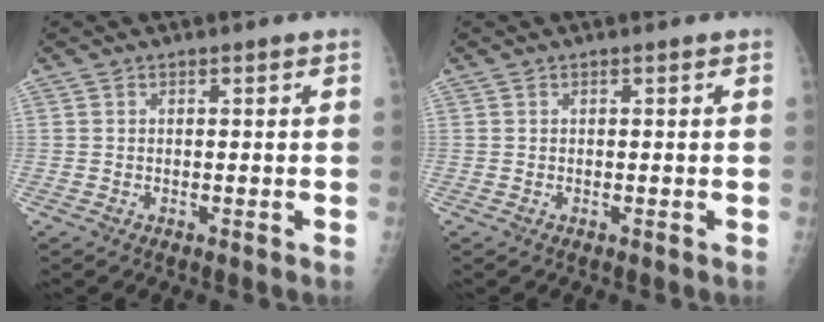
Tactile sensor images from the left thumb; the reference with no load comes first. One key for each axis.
{"total": 0.0}